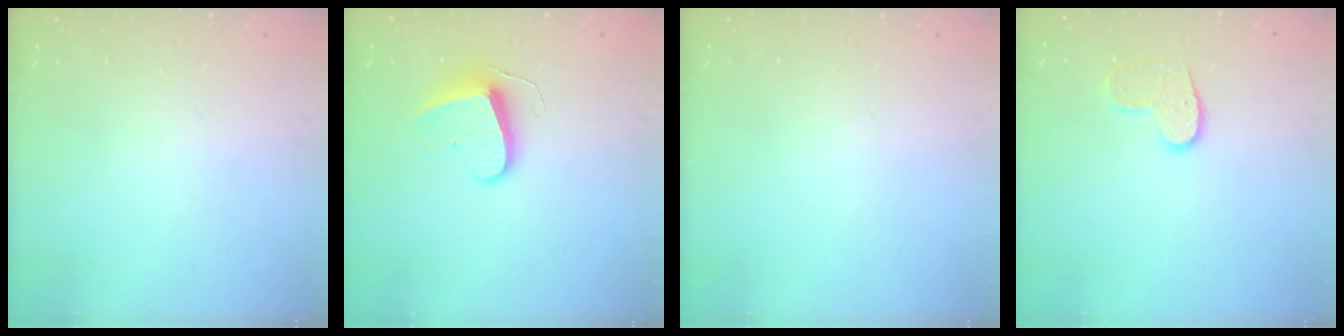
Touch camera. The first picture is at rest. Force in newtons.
{"total": 9.4, "press": 9.3, "slide": 0.9}
{"total": 0.0}
{"total": 8.2, "press": 8.2, "slide": 0.2}